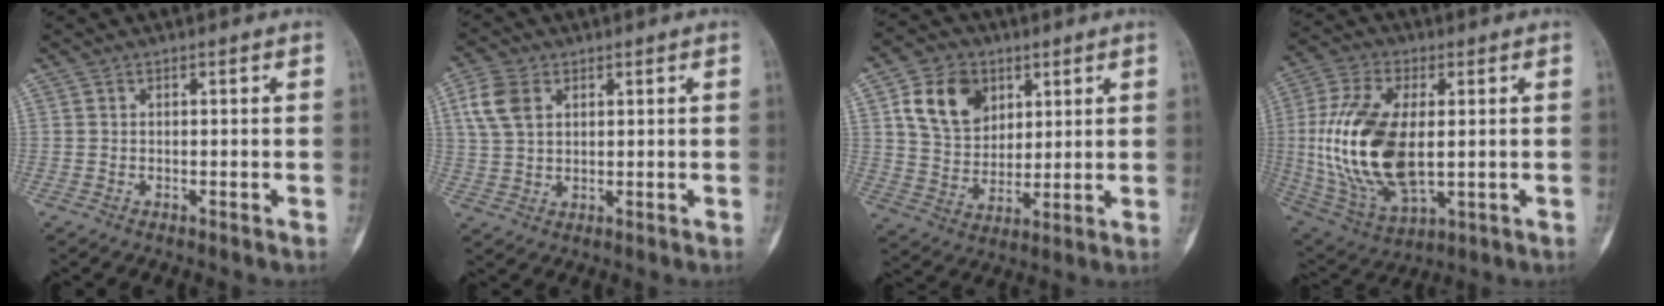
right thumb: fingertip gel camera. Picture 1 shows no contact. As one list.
[{"total": 7.1, "force": [2.6, 4.7, 4.6], "torque": [-0.095, 0.001, 0.054]}, {"total": 12.7, "force": [5.1, 9.5, 6.7], "torque": [-0.086, -0.016, 0.096]}, {"total": 20.7, "force": [0.3, 10.7, 17.7], "torque": [-0.369, -0.011, 0.018]}]